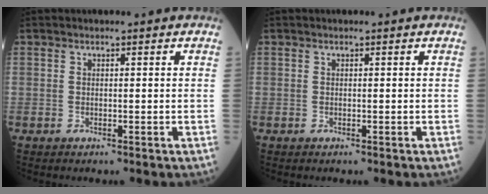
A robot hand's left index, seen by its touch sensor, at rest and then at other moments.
{"total": 0.0}